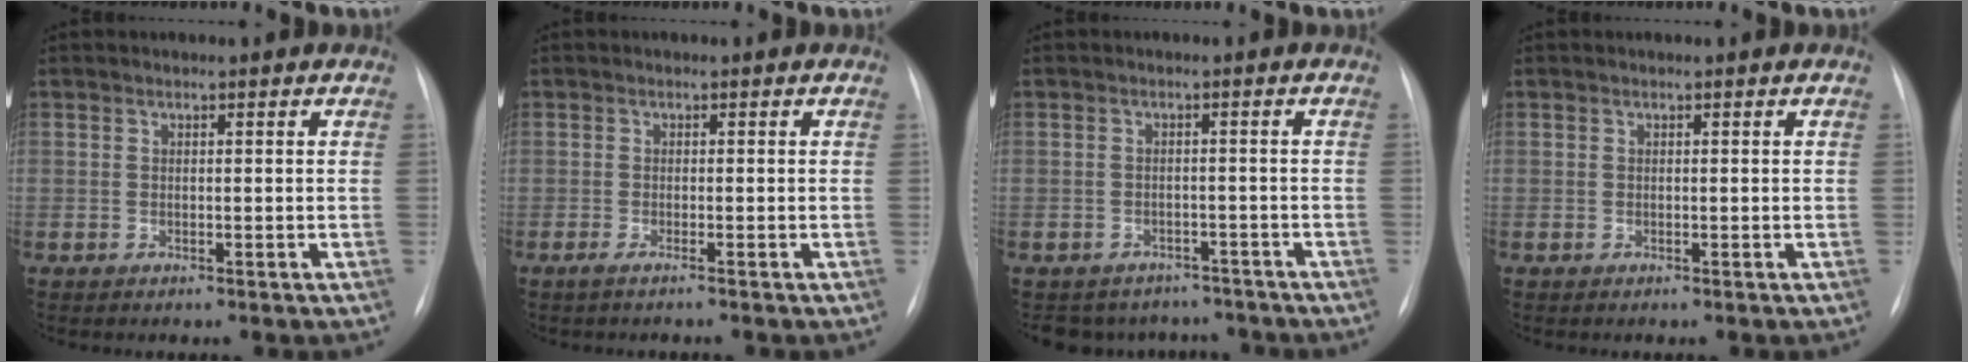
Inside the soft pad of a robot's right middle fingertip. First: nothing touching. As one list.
[{"total": 1.6, "force": [-1.3, -0.2, 1.0], "torque": [-0.019, -0.001, -0.021]}, {"total": 7.7, "force": [-6.8, 3.5, 0.0], "torque": [0.005, 0.017, -0.080]}, {"total": 0.0}]